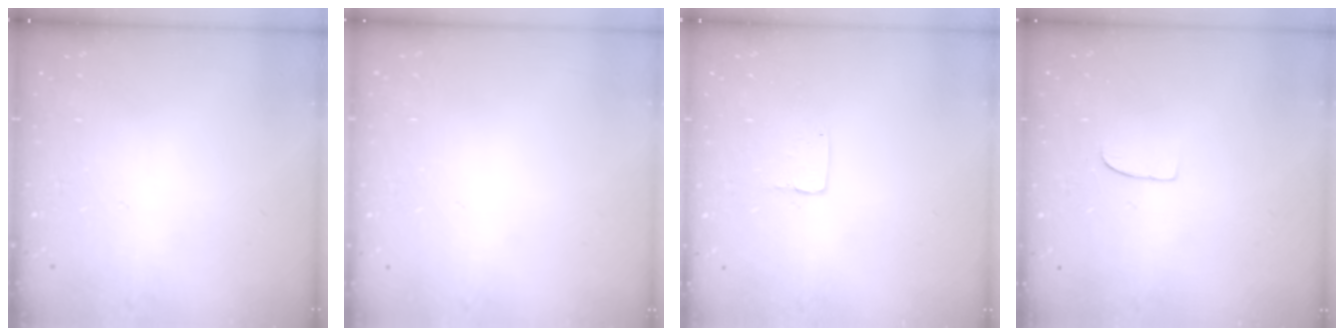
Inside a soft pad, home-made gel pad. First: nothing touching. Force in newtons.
{"total": 0.0}
{"total": 2.0, "press": 2.0, "slide": 0.2}
{"total": 5.0, "press": 4.9, "slide": 0.5}